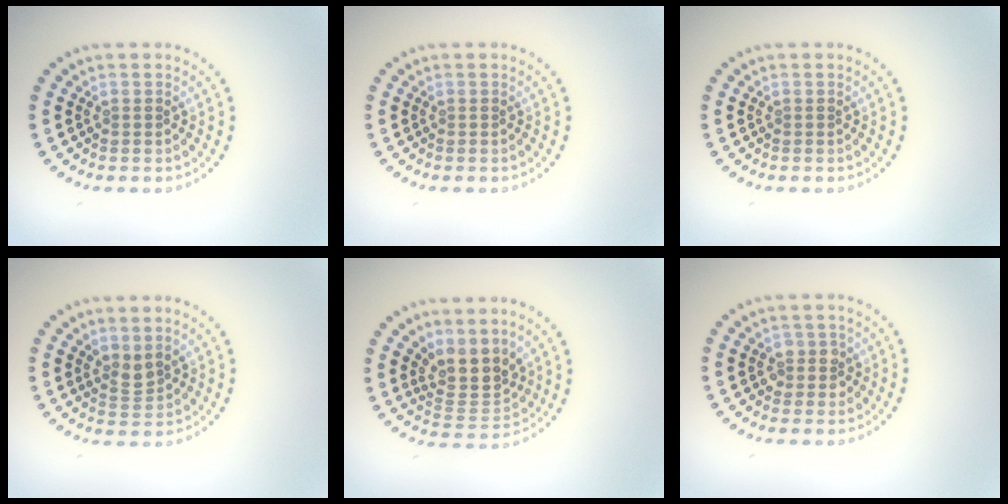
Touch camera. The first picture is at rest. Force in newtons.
{"total": 0.0}
{"total": 0.0}
{"total": 1.8, "press": 1.3, "slide": 1.2}
{"total": 3.9, "press": 3.3, "slide": 2.1}
{"total": 1.8, "press": 1.6, "slide": 0.7}